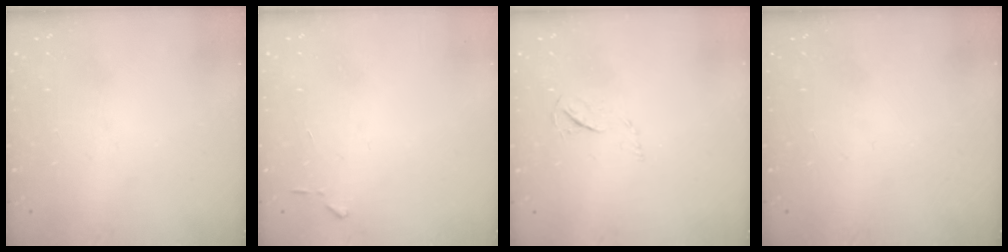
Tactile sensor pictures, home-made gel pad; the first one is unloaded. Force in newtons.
{"total": 3.6, "press": 3.6, "slide": 0.5}
{"total": 3.9, "press": 3.8, "slide": 0.4}
{"total": 0.0}